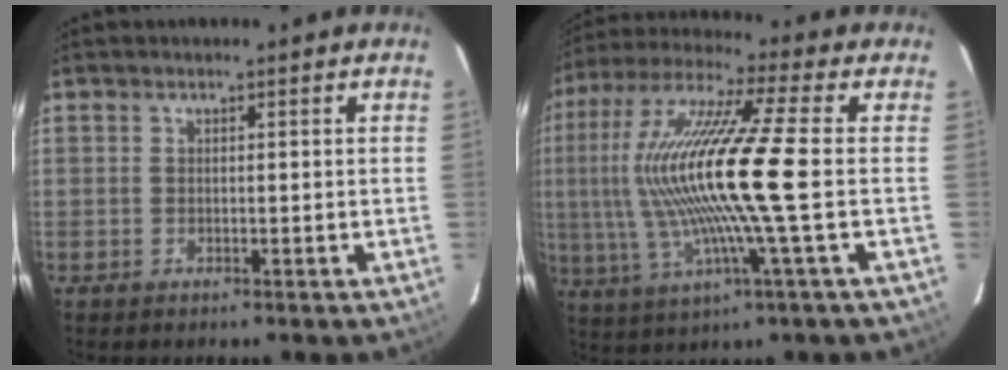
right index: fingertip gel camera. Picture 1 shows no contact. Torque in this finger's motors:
{"motor_torque": [1.84, -0.30, 1.05, 0.21]}